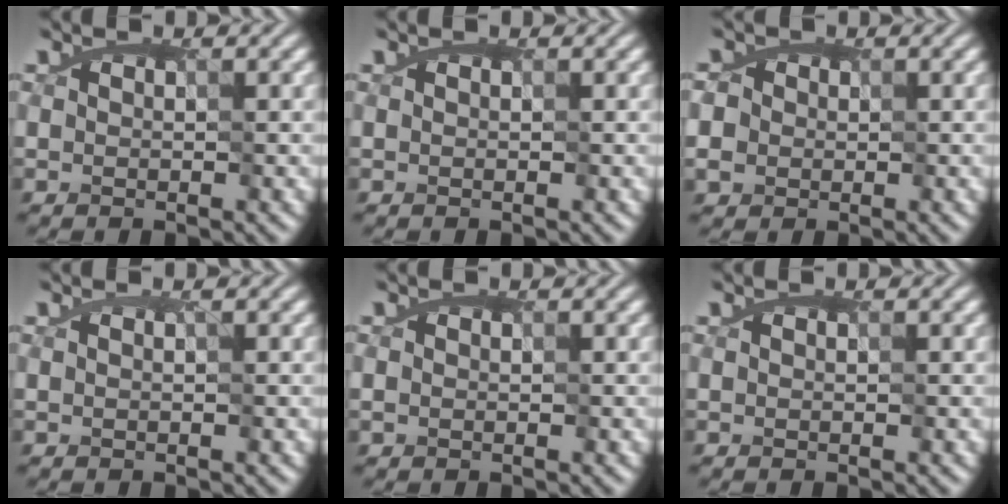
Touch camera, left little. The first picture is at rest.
{"total": 0.0}
{"total": 2.0, "force": [0.8, 1.8, 0.5], "torque": [-0.029, -0.005, 0.025]}
{"total": 0.0}
{"total": 0.0}
{"total": 0.0}